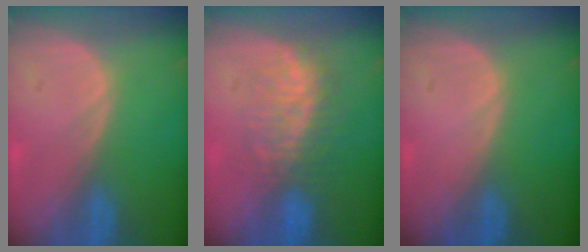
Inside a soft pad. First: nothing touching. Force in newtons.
{"total": 7.5, "press": 7.2, "slide": 2.3}
{"total": 0.0}